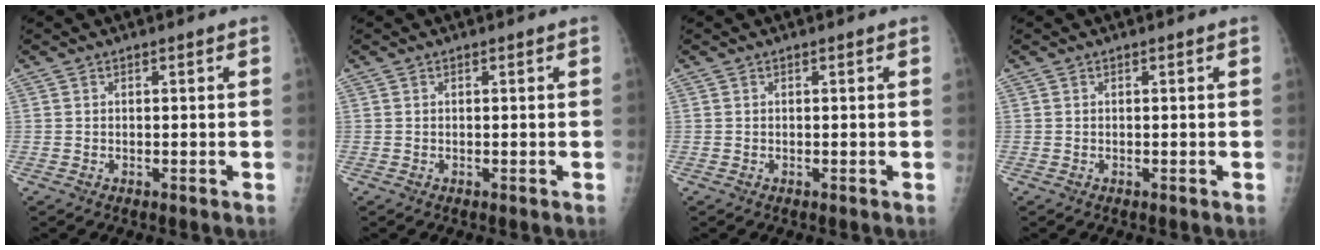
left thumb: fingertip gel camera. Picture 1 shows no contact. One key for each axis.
{"total": 0.0}
{"total": 0.0}
{"total": 0.0}